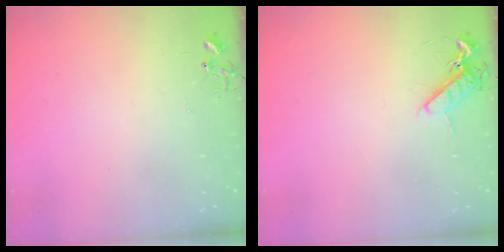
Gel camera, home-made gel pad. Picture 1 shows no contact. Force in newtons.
{"total": 9.3, "press": 9.2, "slide": 1.3}